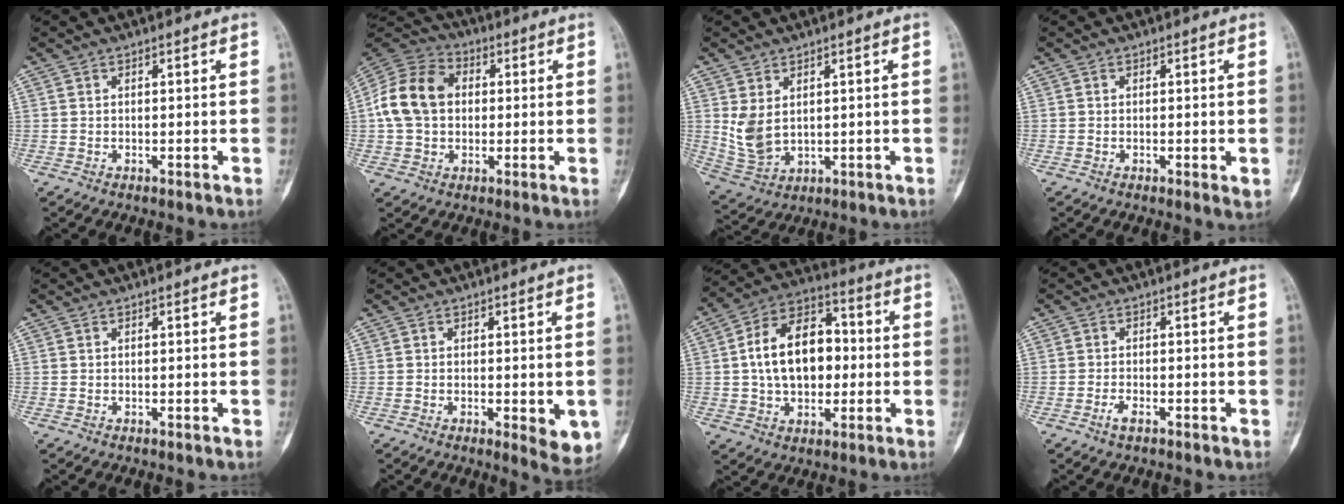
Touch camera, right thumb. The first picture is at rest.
{"total": 13.5, "force": [1.0, 10.3, 8.6], "torque": [-0.156, 0.030, 0.012]}
{"total": 6.9, "force": [1.6, 4.5, 5.0], "torque": [-0.097, -0.012, 0.052]}
{"total": 2.2, "force": [-0.4, 0.8, 2.0], "torque": [-0.029, -0.006, -0.005]}
{"total": 0.0}
{"total": 6.3, "force": [-1.6, 2.4, 5.7], "torque": [-0.061, -0.011, -0.016]}
{"total": 16.2, "force": [0.5, 10.7, 12.2], "torque": [-0.177, 0.029, 0.005]}
{"total": 2.1, "force": [-1.2, 0.9, 1.4], "torque": [-0.032, 0.004, -0.025]}